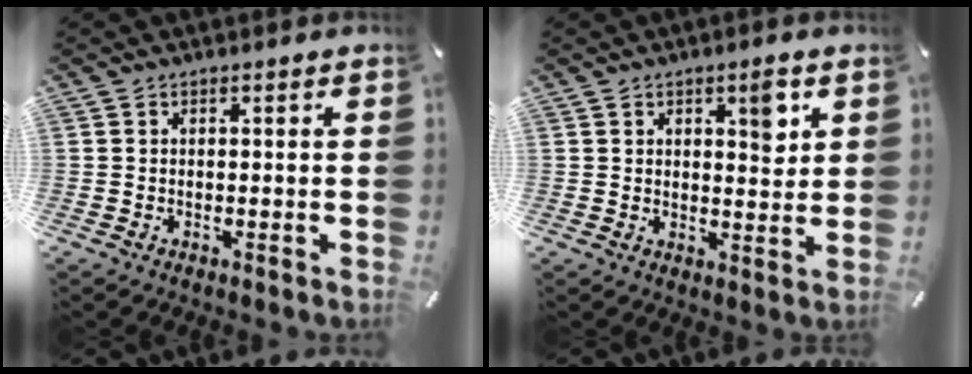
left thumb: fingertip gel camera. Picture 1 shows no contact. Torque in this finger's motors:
{"motor_torque": [0.32, -0.14, -0.01, 0.11, -0.01]}